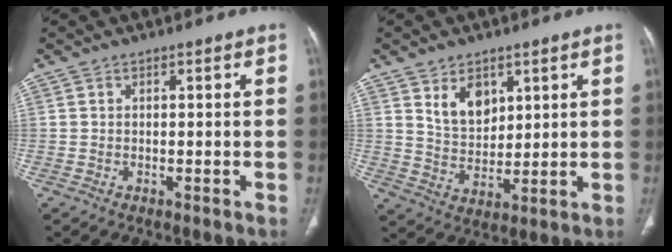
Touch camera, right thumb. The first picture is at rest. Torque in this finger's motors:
{"motor_torque": [-1.01, 0.39, -0.31, 0.49, 0.02]}